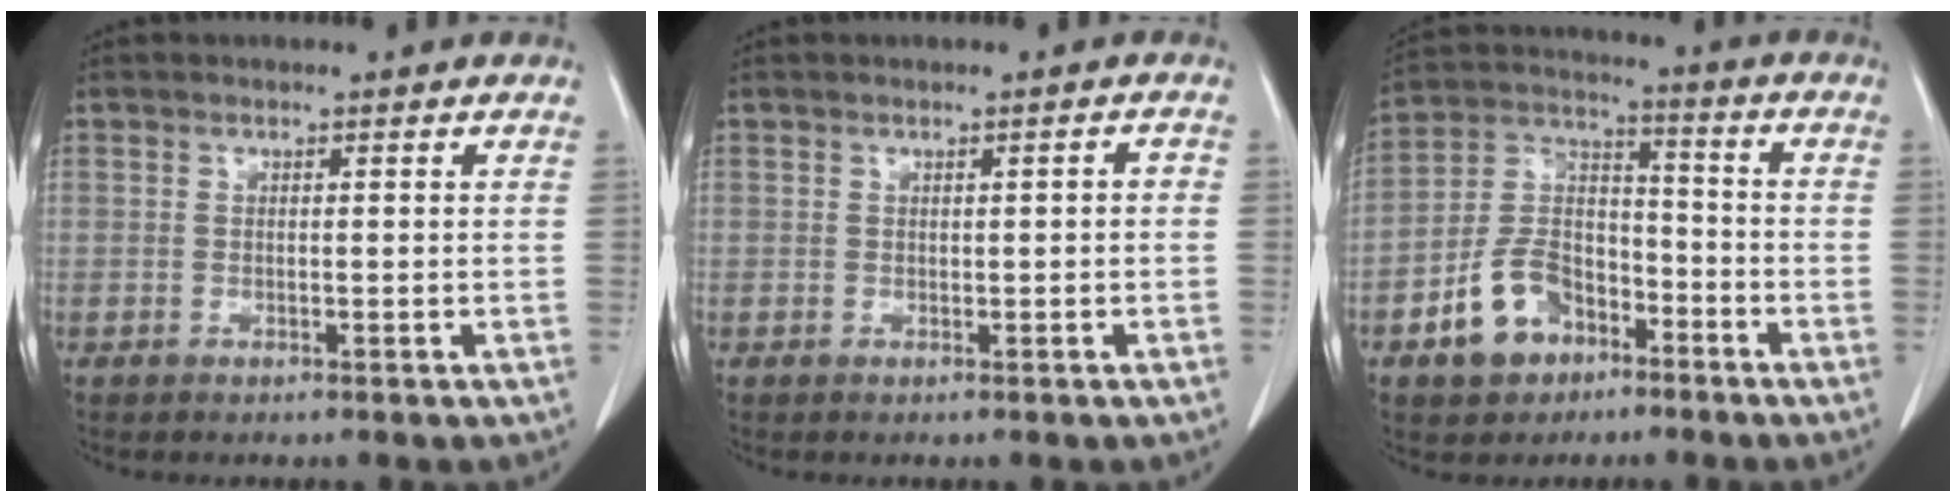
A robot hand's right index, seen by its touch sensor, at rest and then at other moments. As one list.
[{"total": 0.9, "force": [-0.2, 0.3, 0.8], "torque": [-0.009, 0.003, -0.002]}, {"total": 11.2, "force": [-6.1, 7.3, 5.9], "torque": [-0.126, 0.023, -0.106]}]